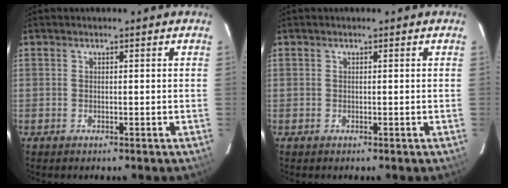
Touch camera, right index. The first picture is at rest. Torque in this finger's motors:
{"motor_torque": [0.02, 0.09, 0.03, -0.01]}